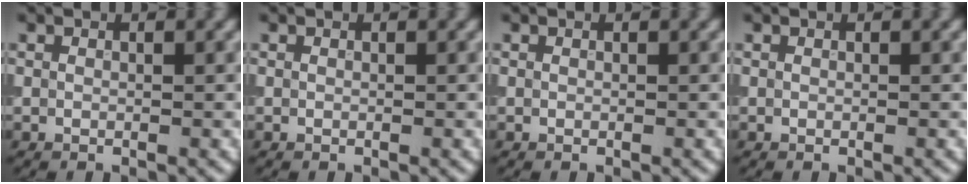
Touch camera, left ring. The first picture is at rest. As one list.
[{"total": 0.0}, {"total": 0.0}, {"total": 0.0}]